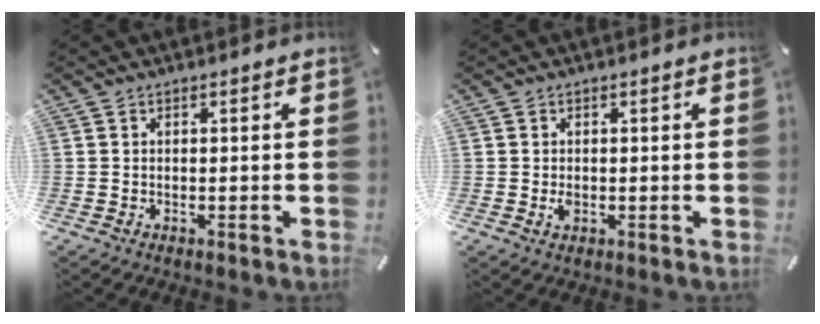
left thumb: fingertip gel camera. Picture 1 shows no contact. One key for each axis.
{"total": 1.5, "fx": -0.2, "fy": 0.7, "fz": 1.4, "tx": -0.034, "ty": -0.004, "tz": -0.006}